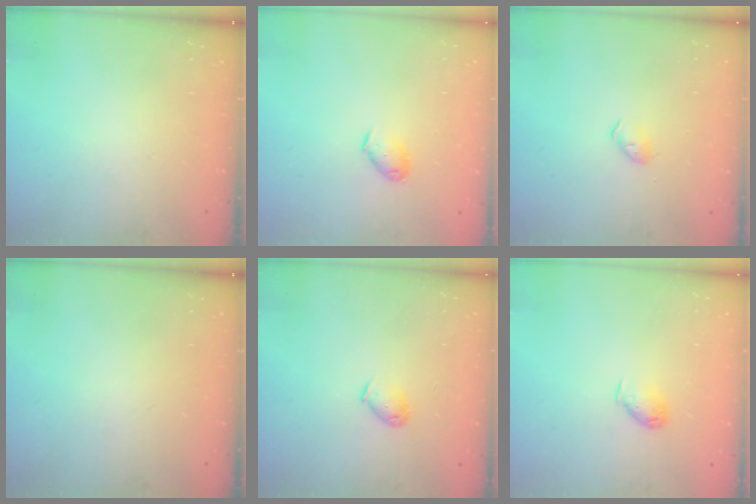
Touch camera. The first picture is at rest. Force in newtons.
{"total": 6.3, "press": 6.2, "slide": 0.7}
{"total": 3.6, "press": 3.5, "slide": 0.6}
{"total": 0.0}
{"total": 4.7, "press": 4.6, "slide": 0.9}
{"total": 6.0, "press": 5.9, "slide": 0.9}